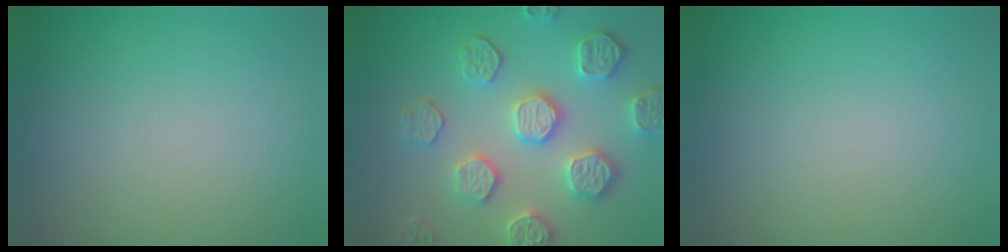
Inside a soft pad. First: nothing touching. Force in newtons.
{"total": 5.6, "press": 5.1, "slide": 2.2}
{"total": 0.0}